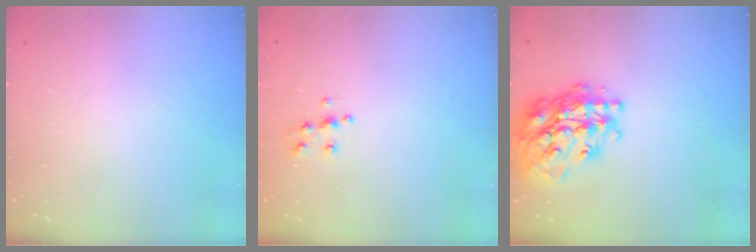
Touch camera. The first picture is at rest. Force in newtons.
{"total": 5.5, "press": 5.5, "slide": 0.3}
{"total": 24.1, "press": 24.0, "slide": 2.1}